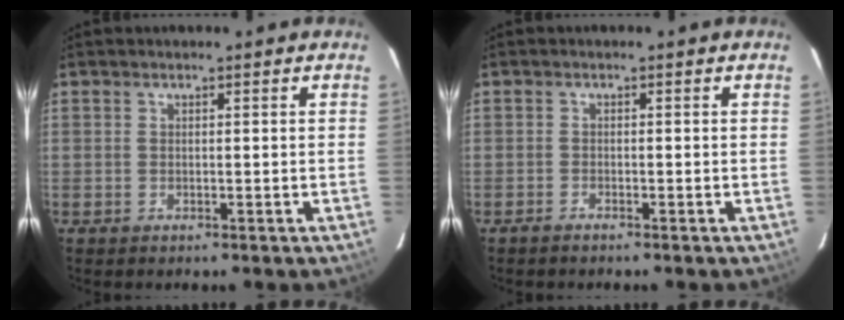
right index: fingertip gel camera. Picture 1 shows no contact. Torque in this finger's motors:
{"motor_torque": [0.03, 0.00, 0.04, 0.01]}